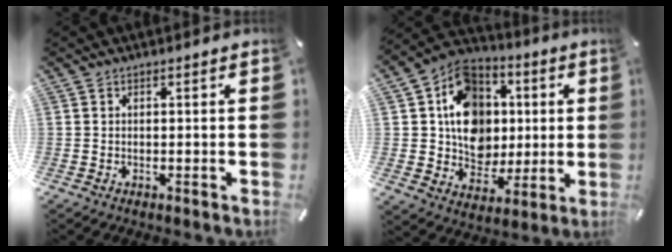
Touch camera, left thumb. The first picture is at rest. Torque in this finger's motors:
{"motor_torque": [2.49, 2.52, 0.66, 0.12, 0.16]}